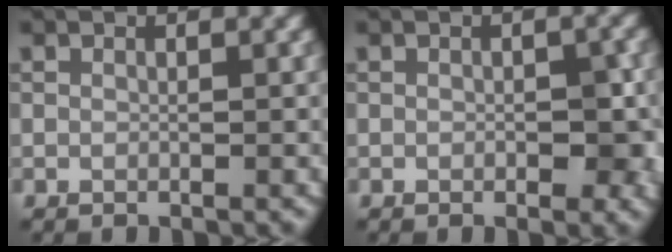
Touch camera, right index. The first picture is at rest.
{"total": 3.1, "force": [-0.6, 1.5, 2.7], "torque": [-0.026, 0.001, -0.008]}